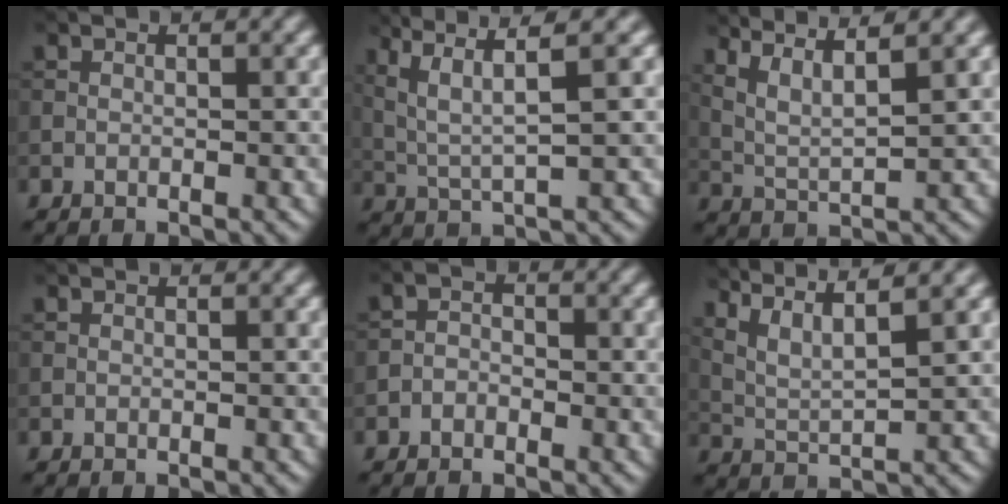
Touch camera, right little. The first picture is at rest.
{"total": 5.6, "force": [2.8, 0.8, 4.8], "torque": [-0.101, 0.009, 0.063]}
{"total": 5.3, "force": [3.7, 1.0, 3.6], "torque": [-0.069, 0.015, 0.054]}
{"total": 0.0}
{"total": 1.4, "force": [-0.8, 1.0, 0.6], "torque": [-0.009, 0.006, -0.019]}
{"total": 7.1, "force": [5.2, 1.6, 4.5], "torque": [-0.083, 0.025, 0.070]}